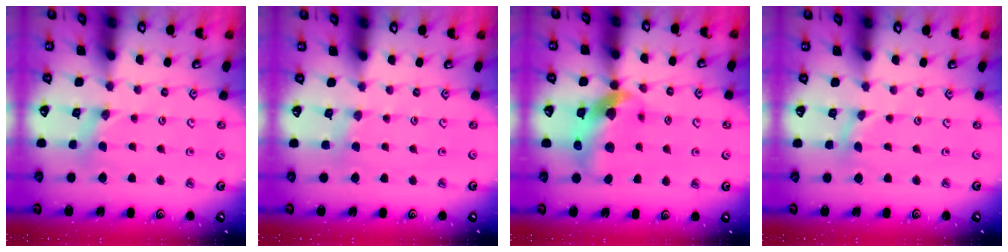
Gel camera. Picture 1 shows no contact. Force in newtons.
{"total": 1.8, "press": 1.7, "slide": 0.2}
{"total": 11.0, "press": 10.9, "slide": 1.6}
{"total": 0.0}